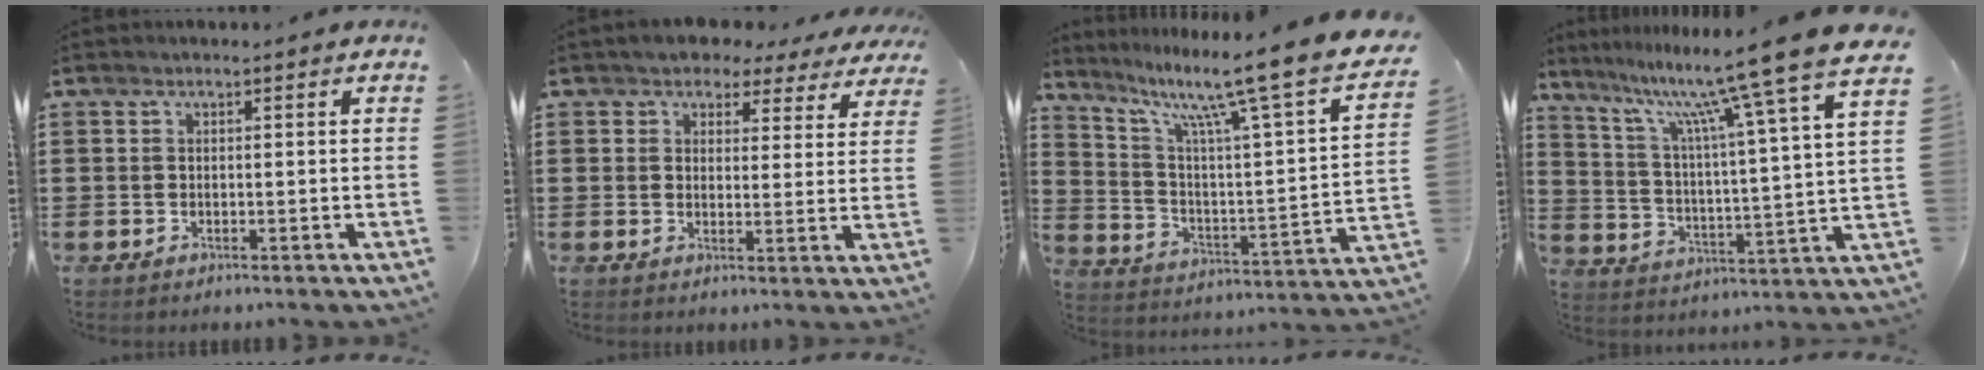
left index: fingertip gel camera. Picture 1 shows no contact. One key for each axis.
{"total": 3.9, "fx": 3.4, "fy": 1.9, "fz": 0.3, "tx": -0.021, "ty": -0.014, "tz": 0.056}
{"total": 11.7, "fx": 8.9, "fy": -0.2, "fz": 7.6, "tx": -0.154, "ty": -0.077, "tz": 0.131}
{"total": 12.5, "fx": 10.4, "fy": -1.1, "fz": 6.8, "tx": -0.157, "ty": -0.075, "tz": 0.159}